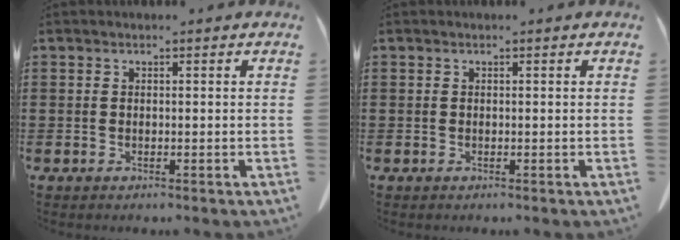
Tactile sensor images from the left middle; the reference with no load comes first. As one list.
[{"total": 0.0}]